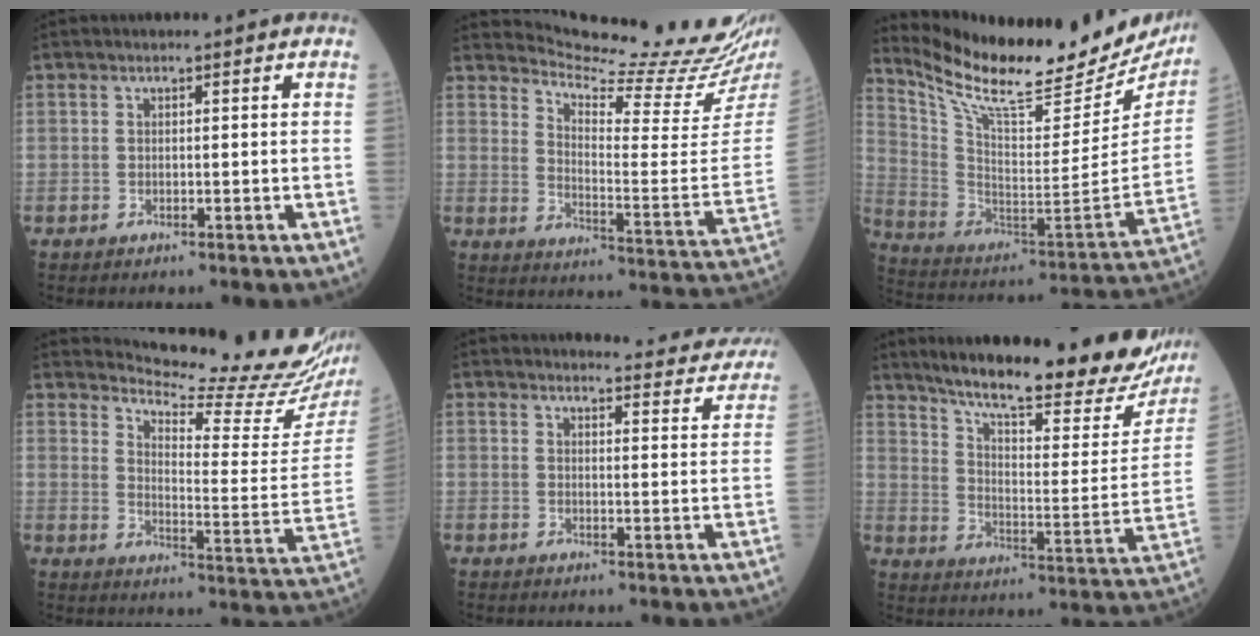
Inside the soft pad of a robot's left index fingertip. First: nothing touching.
{"total": 18.9, "force": [18.3, -1.4, 4.7], "torque": [-0.085, -0.127, 0.236]}
{"total": 27.7, "force": [24.5, 5.2, 11.9], "torque": [-0.216, -0.075, 0.353]}
{"total": 19.1, "force": [18.1, -0.4, 6.1], "torque": [-0.106, -0.115, 0.224]}
{"total": 10.9, "force": [10.8, 0.9, 1.2], "torque": [0.002, -0.038, 0.105]}
{"total": 27.4, "force": [23.0, 4.3, 14.2], "torque": [-0.219, -0.049, 0.304]}